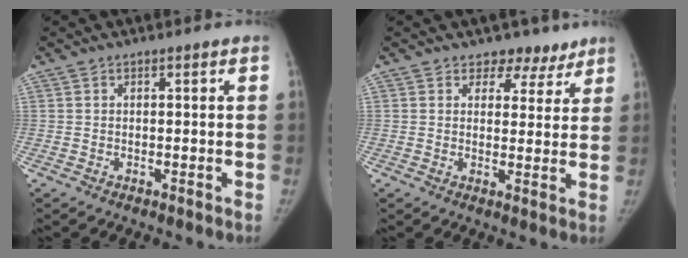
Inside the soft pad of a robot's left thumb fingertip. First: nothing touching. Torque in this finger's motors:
{"motor_torque": [-0.07, 0.00, 0.25, 0.23, -0.02]}